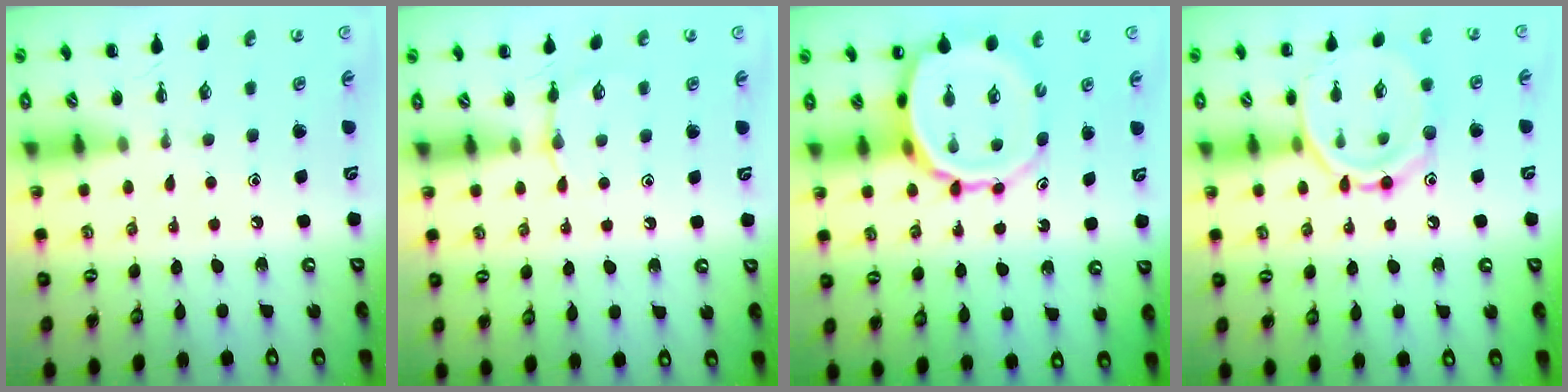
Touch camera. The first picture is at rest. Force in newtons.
{"total": 4.4, "press": 4.1, "slide": 1.5}
{"total": 11.6, "press": 11.0, "slide": 3.8}
{"total": 12.8, "press": 12.8, "slide": 0.5}